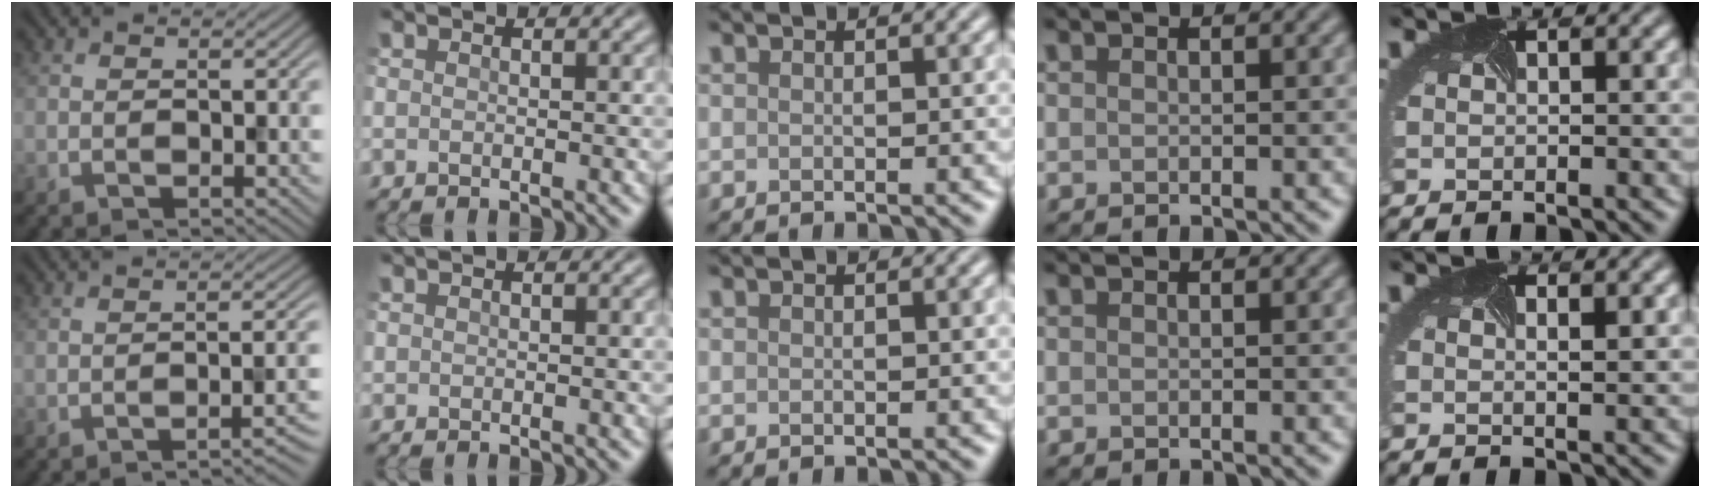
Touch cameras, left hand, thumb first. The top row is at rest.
{"thumb": {"total": 4.1, "force": [-2.4, 0.7, 3.3], "torque": [-0.035, 0.011, -0.045]}, "little": {"total": 1.7, "force": [1.0, 0.7, 1.1], "torque": [0.006, 0.011, -0.011]}}